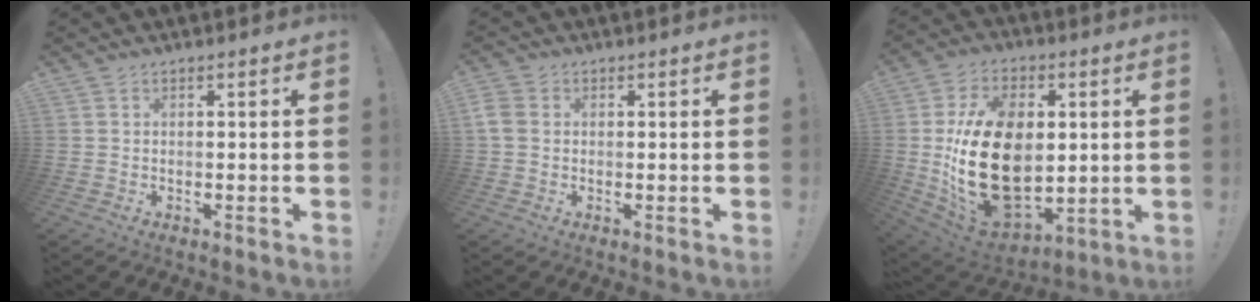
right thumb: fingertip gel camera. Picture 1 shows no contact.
{"total": 4.2, "force": [0.3, 3.3, 2.5], "torque": [-0.063, 0.006, 0.007]}
{"total": 28.7, "force": [0.1, 18.8, 21.7], "torque": [-0.419, -0.006, 0.021]}